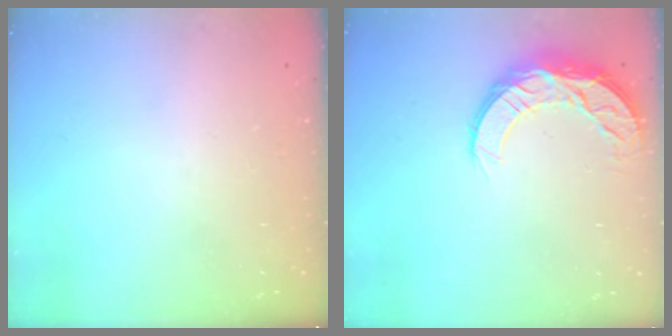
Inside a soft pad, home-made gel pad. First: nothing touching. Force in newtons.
{"total": 10.1, "press": 10.1, "slide": 0.7}